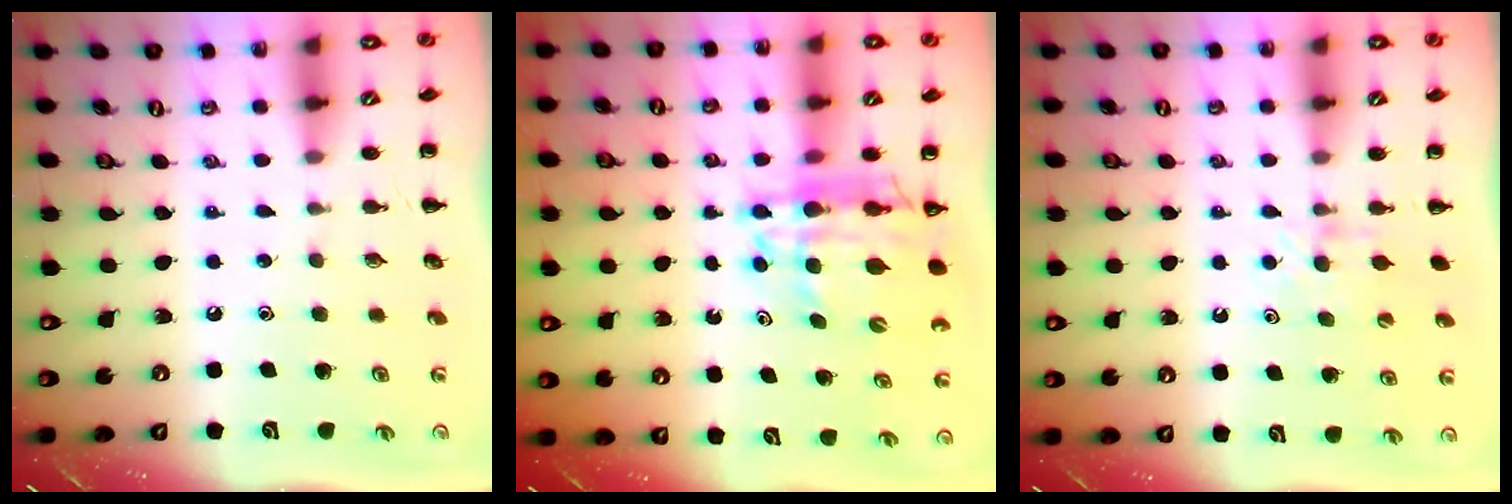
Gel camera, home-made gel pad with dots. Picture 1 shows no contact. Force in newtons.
{"total": 13.2, "press": 12.7, "slide": 3.8}
{"total": 4.7, "press": 4.4, "slide": 1.7}